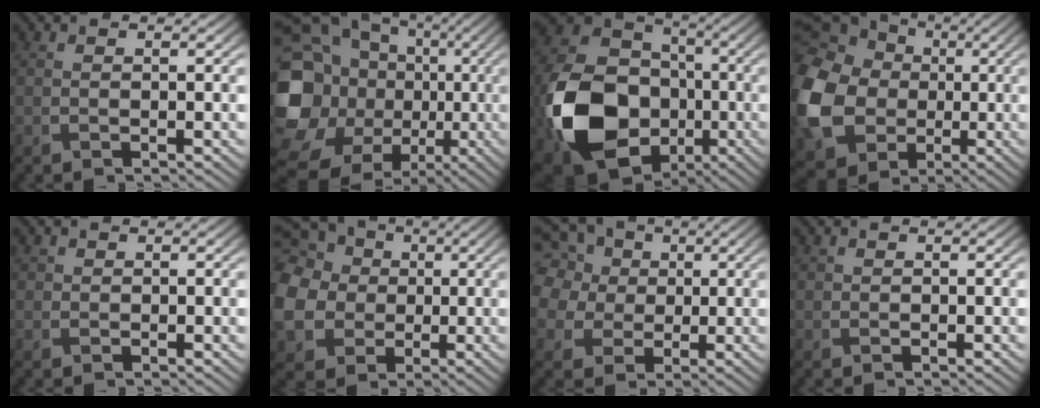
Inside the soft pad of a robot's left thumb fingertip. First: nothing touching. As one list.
[{"total": 23.0, "force": [-1.5, 20.1, 11.0], "torque": [-0.271, 0.003, -0.046]}, {"total": 18.5, "force": [-4.9, 14.2, 10.7], "torque": [-0.254, -0.051, -0.086]}, {"total": 17.9, "force": [-0.4, 15.5, 9.1], "torque": [-0.283, -0.024, -0.018]}, {"total": 0.9, "force": [0.2, 0.9, 0.1], "torque": [-0.001, -0.003, 0.000]}, {"total": 15.6, "force": [1.2, 13.8, 7.1], "torque": [-0.267, -0.002, 0.002]}, {"total": 12.2, "force": [3.9, 10.2, 5.5], "torque": [-0.205, 0.023, 0.070]}, {"total": 0.6, "force": [0.1, 0.6, 0.0], "torque": [0.001, -0.003, -0.001]}]